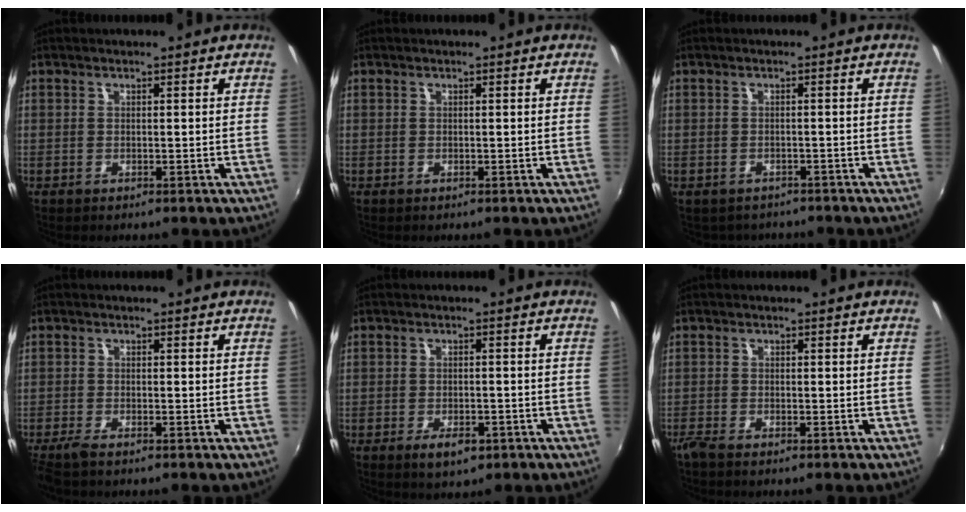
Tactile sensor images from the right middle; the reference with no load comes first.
{"total": 0.0}
{"total": 2.8, "force": [-2.4, 1.5, 0.3], "torque": [-0.014, -0.013, -0.032]}
{"total": 2.8, "force": [-2.3, 0.3, 1.6], "torque": [-0.043, -0.011, -0.047]}
{"total": 4.4, "force": [-2.1, 2.2, 3.1], "torque": [-0.068, -0.009, -0.031]}
{"total": 1.7, "force": [-1.5, 0.1, 0.9], "torque": [-0.022, -0.007, -0.032]}